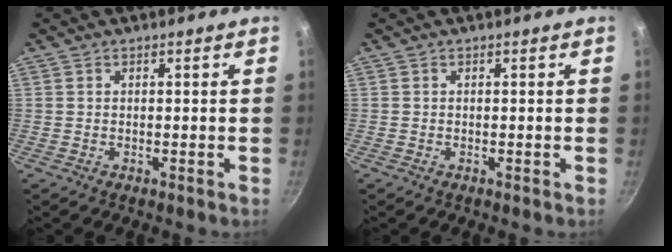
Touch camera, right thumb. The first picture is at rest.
{"total": 0.0}